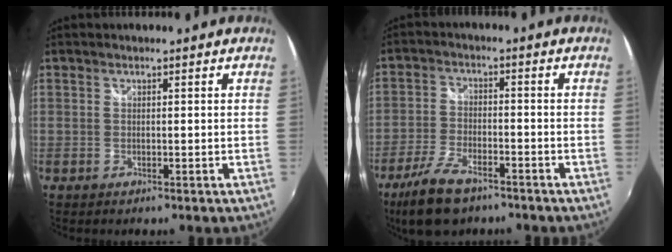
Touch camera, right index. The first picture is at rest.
{"total": 10.0, "force": [-7.1, 4.2, 5.7], "torque": [-0.143, -0.014, -0.133]}